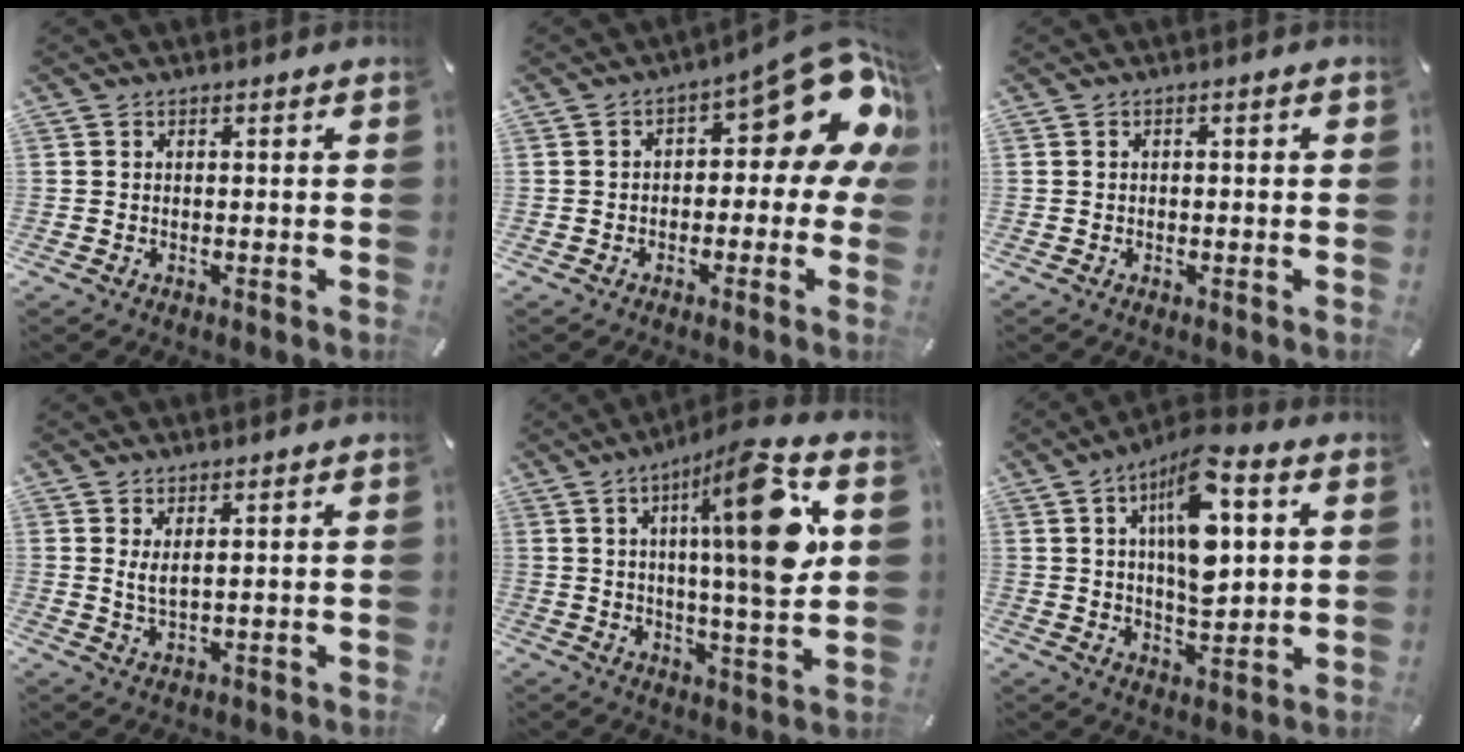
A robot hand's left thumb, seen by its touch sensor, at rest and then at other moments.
{"total": 15.5, "force": [6.6, 6.6, 12.4], "torque": [-0.149, -0.053, 0.104]}
{"total": 1.1, "force": [-0.1, 0.4, 1.1], "torque": [-0.019, 0.001, -0.002]}
{"total": 3.2, "force": [1.6, 0.8, 2.6], "torque": [-0.055, -0.001, 0.028]}
{"total": 19.3, "force": [6.3, 3.8, 17.8], "torque": [-0.280, -0.020, 0.079]}
{"total": 14.9, "force": [5.1, 6.7, 12.3], "torque": [-0.194, -0.011, 0.083]}